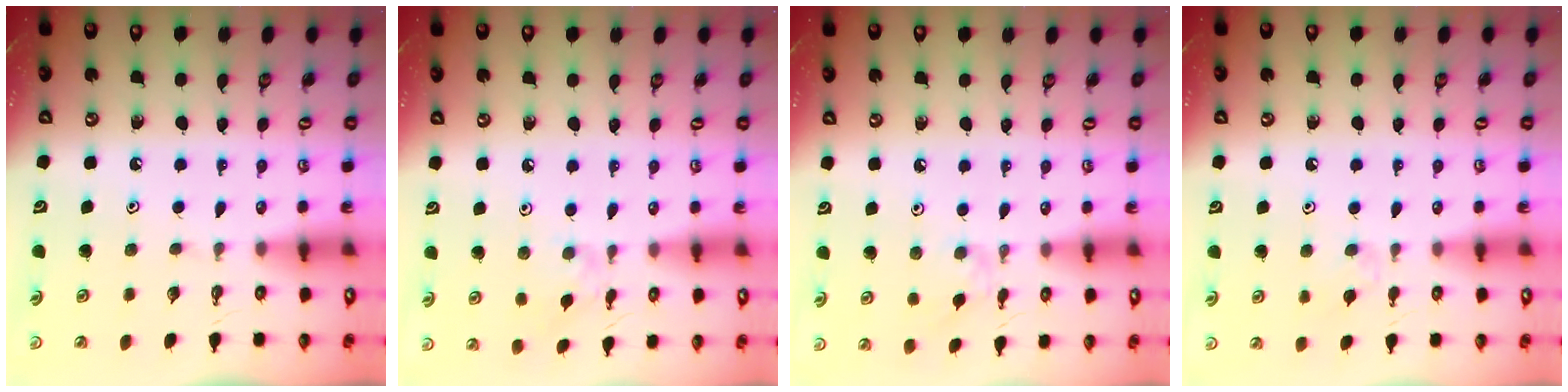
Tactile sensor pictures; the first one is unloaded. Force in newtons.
{"total": 2.0, "press": 1.9, "slide": 0.5}
{"total": 1.7, "press": 1.7, "slide": 0.4}
{"total": 3.8, "press": 3.7, "slide": 0.6}